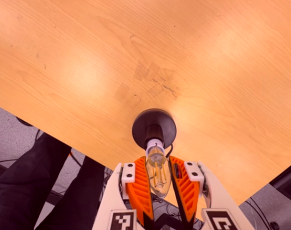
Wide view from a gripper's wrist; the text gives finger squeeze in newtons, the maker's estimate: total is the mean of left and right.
{"total": 11.7, "left": 12.6, "right": 10.8}